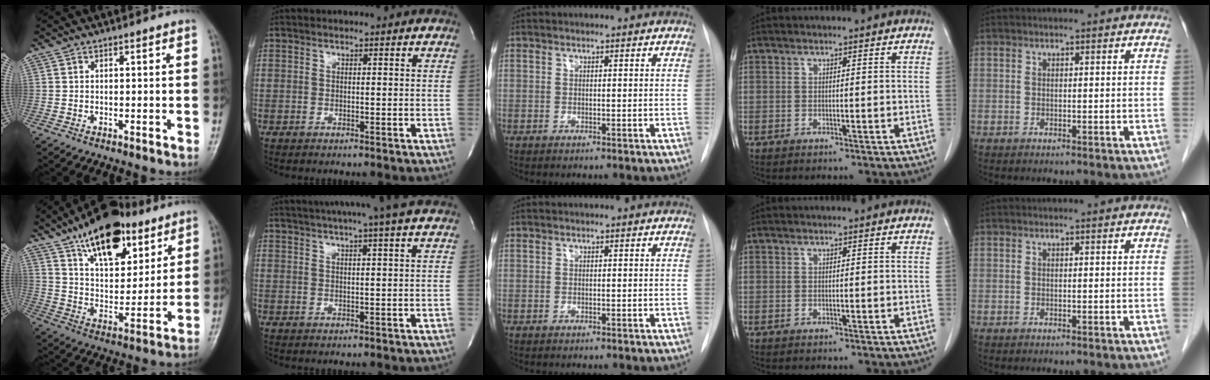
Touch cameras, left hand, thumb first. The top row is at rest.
{"thumb": {"total": 19.5, "force": [12.0, 9.3, 12.2], "torque": [-0.150, -0.053, 0.203]}, "index": {"total": 11.4, "force": [9.6, -0.9, 6.2], "torque": [-0.104, 0.014, 0.117]}}